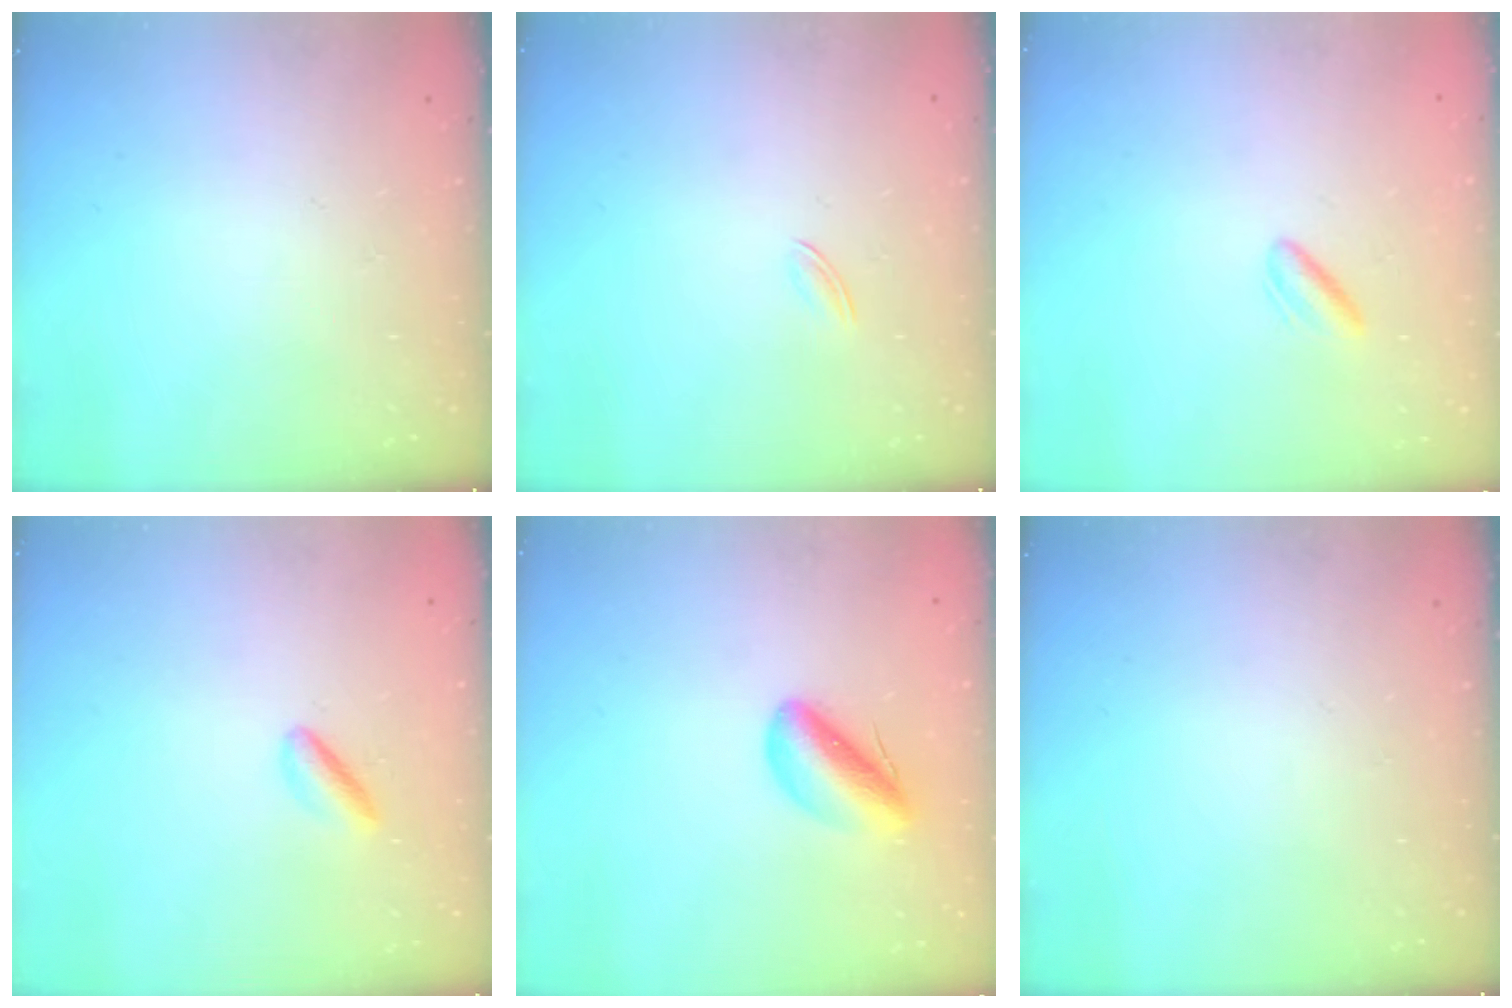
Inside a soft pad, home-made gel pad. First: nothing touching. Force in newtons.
{"total": 1.6, "press": 1.5, "slide": 0.5}
{"total": 2.9, "press": 2.6, "slide": 1.3}
{"total": 2.9, "press": 2.9, "slide": 0.6}
{"total": 7.7, "press": 7.5, "slide": 1.8}
{"total": 0.0}